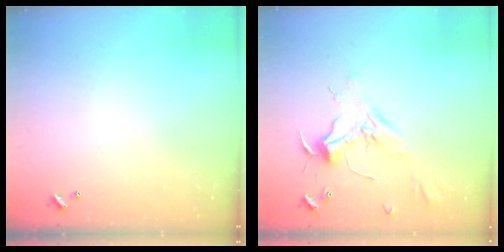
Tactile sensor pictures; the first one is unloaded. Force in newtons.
{"total": 2.3, "press": 2.2, "slide": 0.7}